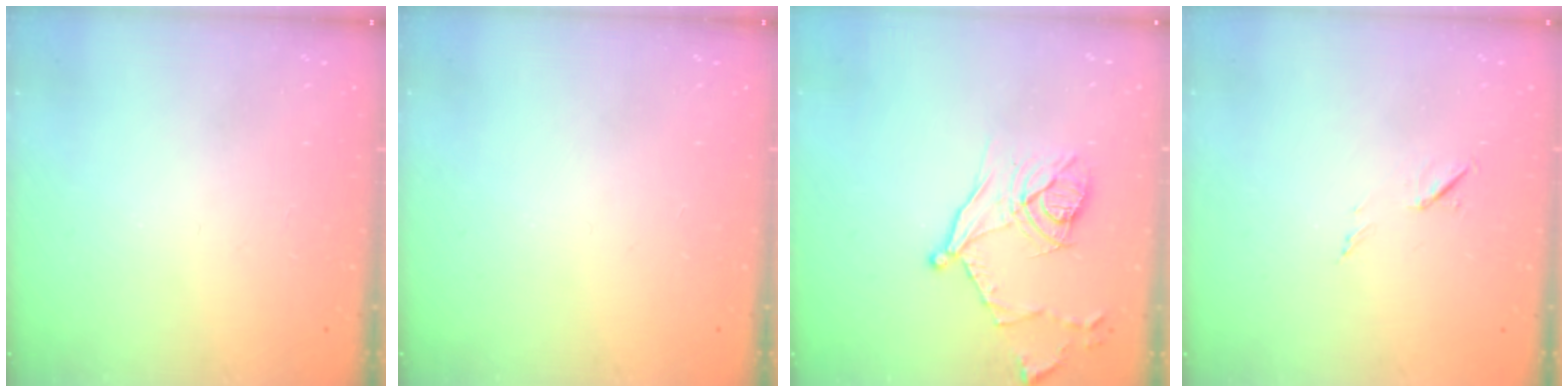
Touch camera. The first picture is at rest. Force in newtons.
{"total": 0.0}
{"total": 13.8, "press": 13.7, "slide": 1.8}
{"total": 5.5, "press": 5.3, "slide": 1.5}